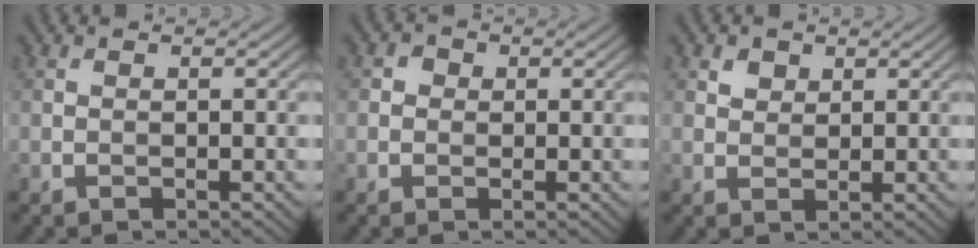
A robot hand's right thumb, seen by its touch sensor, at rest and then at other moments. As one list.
[{"total": 1.5, "force": [0.1, 1.4, 0.4], "torque": [-0.006, 0.000, -0.004]}, {"total": 2.1, "force": [1.3, 1.4, 0.7], "torque": [-0.018, -0.004, 0.023]}]